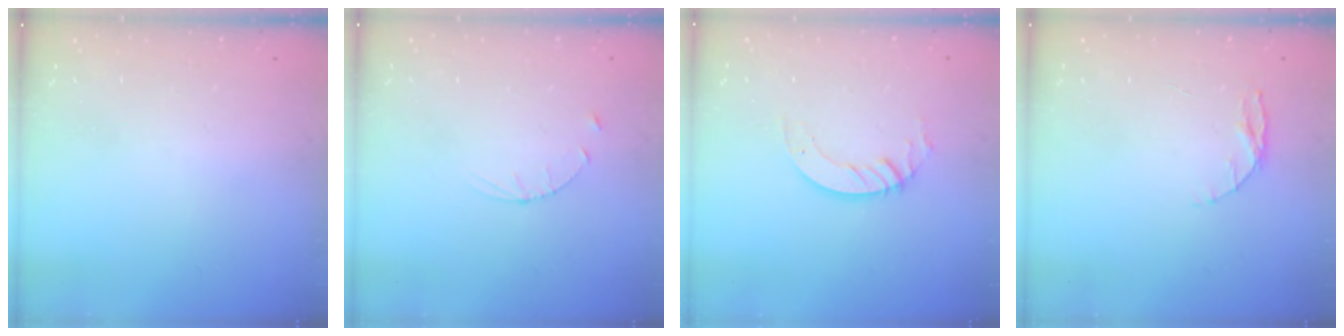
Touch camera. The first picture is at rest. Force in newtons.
{"total": 3.0, "press": 2.9, "slide": 0.4}
{"total": 2.8, "press": 2.8, "slide": 0.2}
{"total": 4.9, "press": 4.8, "slide": 0.5}